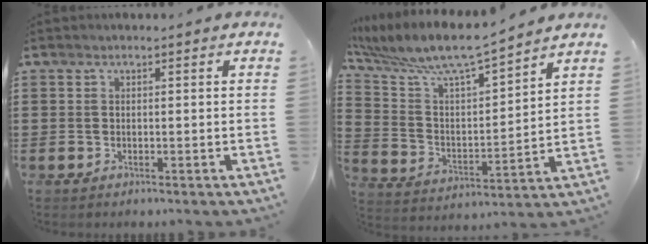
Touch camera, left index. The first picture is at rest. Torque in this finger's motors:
{"motor_torque": [1.16, -0.97, 0.25, 0.09]}